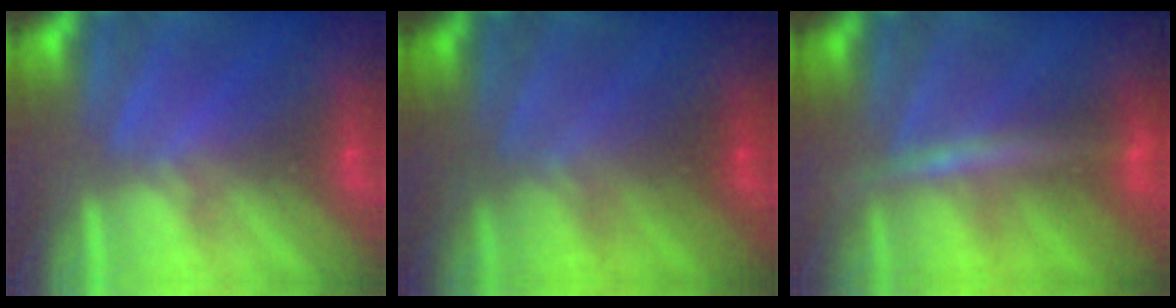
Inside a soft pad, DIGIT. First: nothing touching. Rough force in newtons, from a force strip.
{"total": 1.9}
{"total": 2.6}